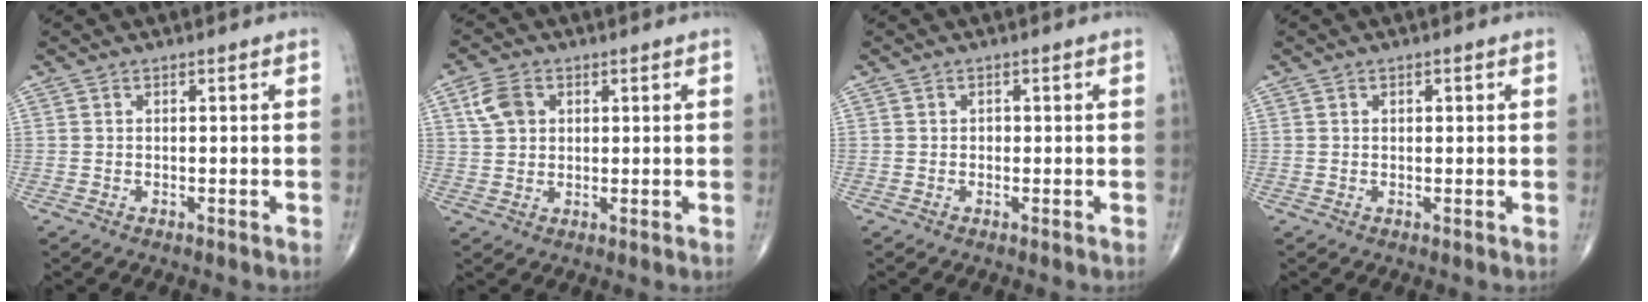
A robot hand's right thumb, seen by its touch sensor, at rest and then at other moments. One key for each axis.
{"total": 5.4, "fx": 1.8, "fy": 3.9, "fz": 3.2, "tx": -0.053, "ty": 0.003, "tz": 0.035}
{"total": 0.7, "fx": -0.1, "fy": 0.6, "fz": 0.3, "tx": 0.000, "ty": 0.002, "tz": -0.002}
{"total": 0.8, "fx": 0.3, "fy": 0.6, "fz": 0.6, "tx": -0.007, "ty": 0.000, "tz": 0.004}